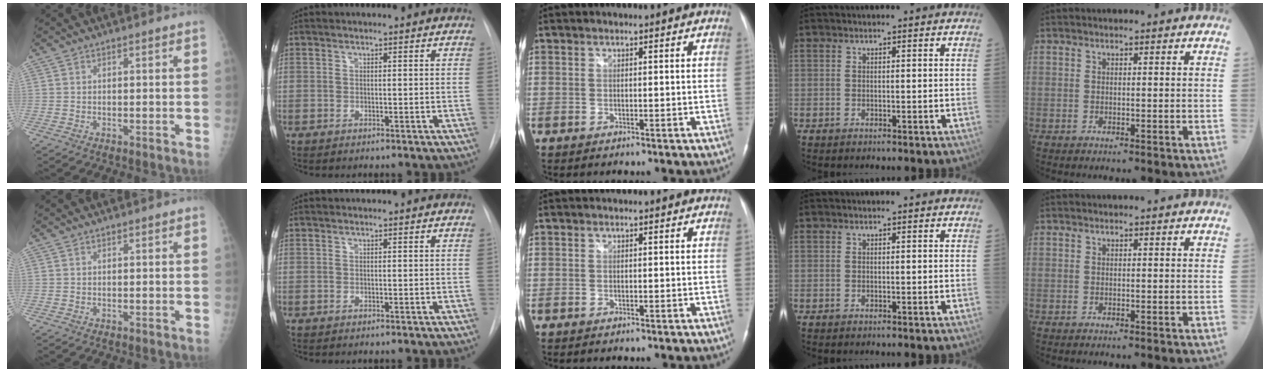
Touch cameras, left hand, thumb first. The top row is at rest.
{}